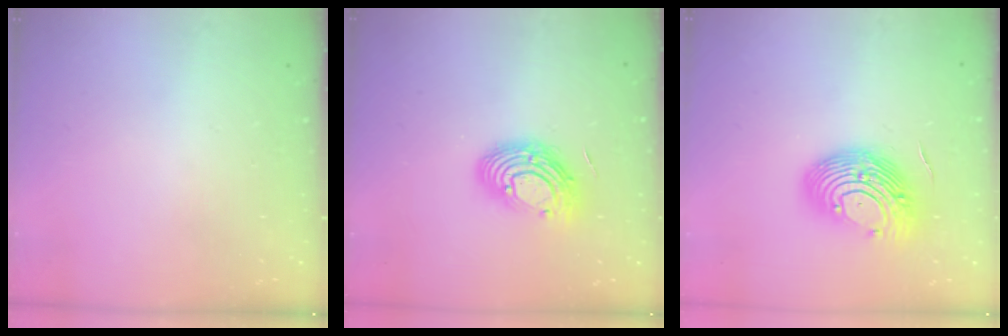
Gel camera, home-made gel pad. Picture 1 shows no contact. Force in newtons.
{"total": 12.0, "press": 12.0, "slide": 1.1}
{"total": 13.3, "press": 12.8, "slide": 3.9}